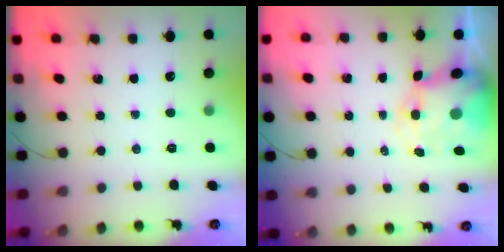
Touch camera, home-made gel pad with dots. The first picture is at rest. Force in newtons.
{"total": 7.2, "press": 6.8, "slide": 2.4}